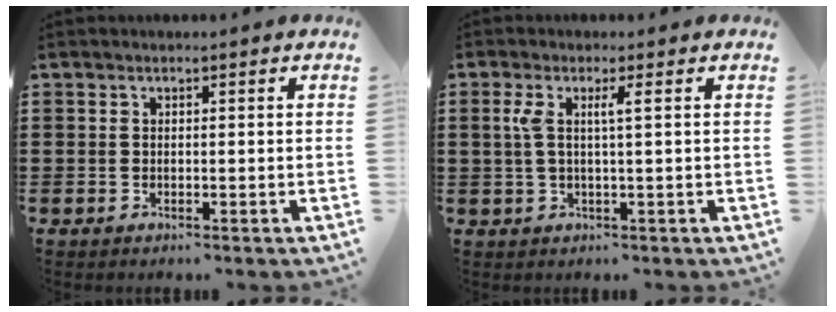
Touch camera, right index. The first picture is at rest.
{"total": 3.5, "force": [0.7, 0.2, 3.4], "torque": [-0.075, -0.004, 0.005]}